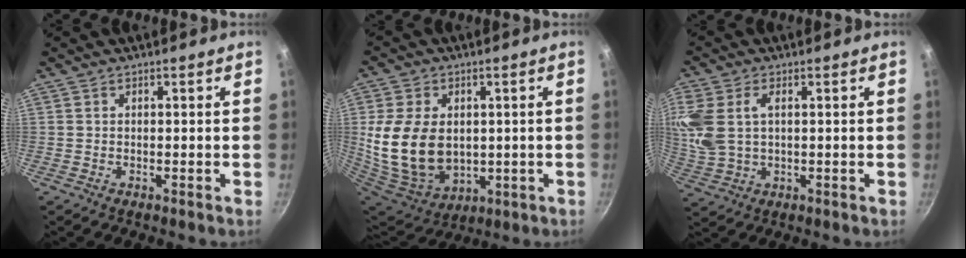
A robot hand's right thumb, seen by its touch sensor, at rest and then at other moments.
{"total": 18.5, "force": [1.0, 13.3, 12.9], "torque": [-0.244, -0.019, 0.042]}
{"total": 10.9, "force": [2.6, 6.7, 8.2], "torque": [-0.178, 0.006, 0.054]}